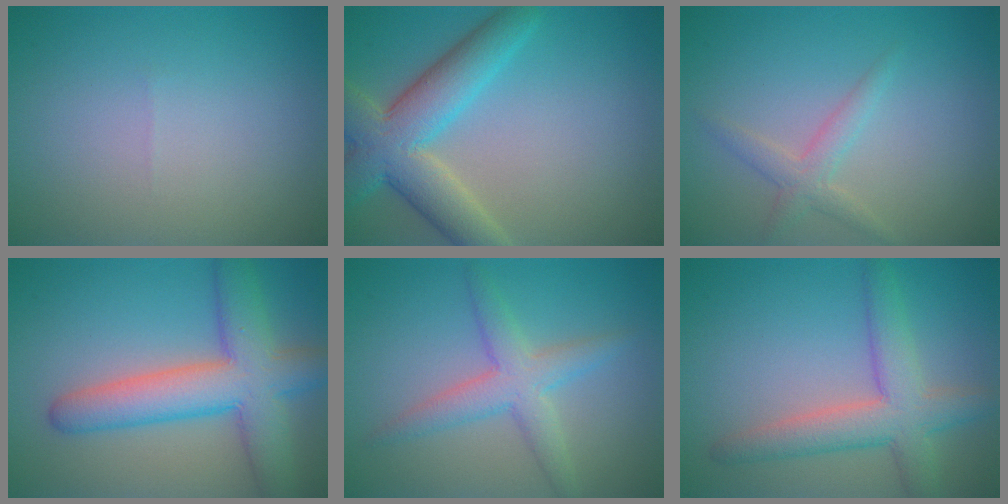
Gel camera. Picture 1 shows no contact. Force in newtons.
{"total": 7.3, "press": 7.3, "slide": 0.5}
{"total": 2.0, "press": 2.0, "slide": 0.0}
{"total": 7.9, "press": 7.9, "slide": 0.4}
{"total": 3.7, "press": 3.7, "slide": 0.1}
{"total": 5.2, "press": 5.2, "slide": 0.2}